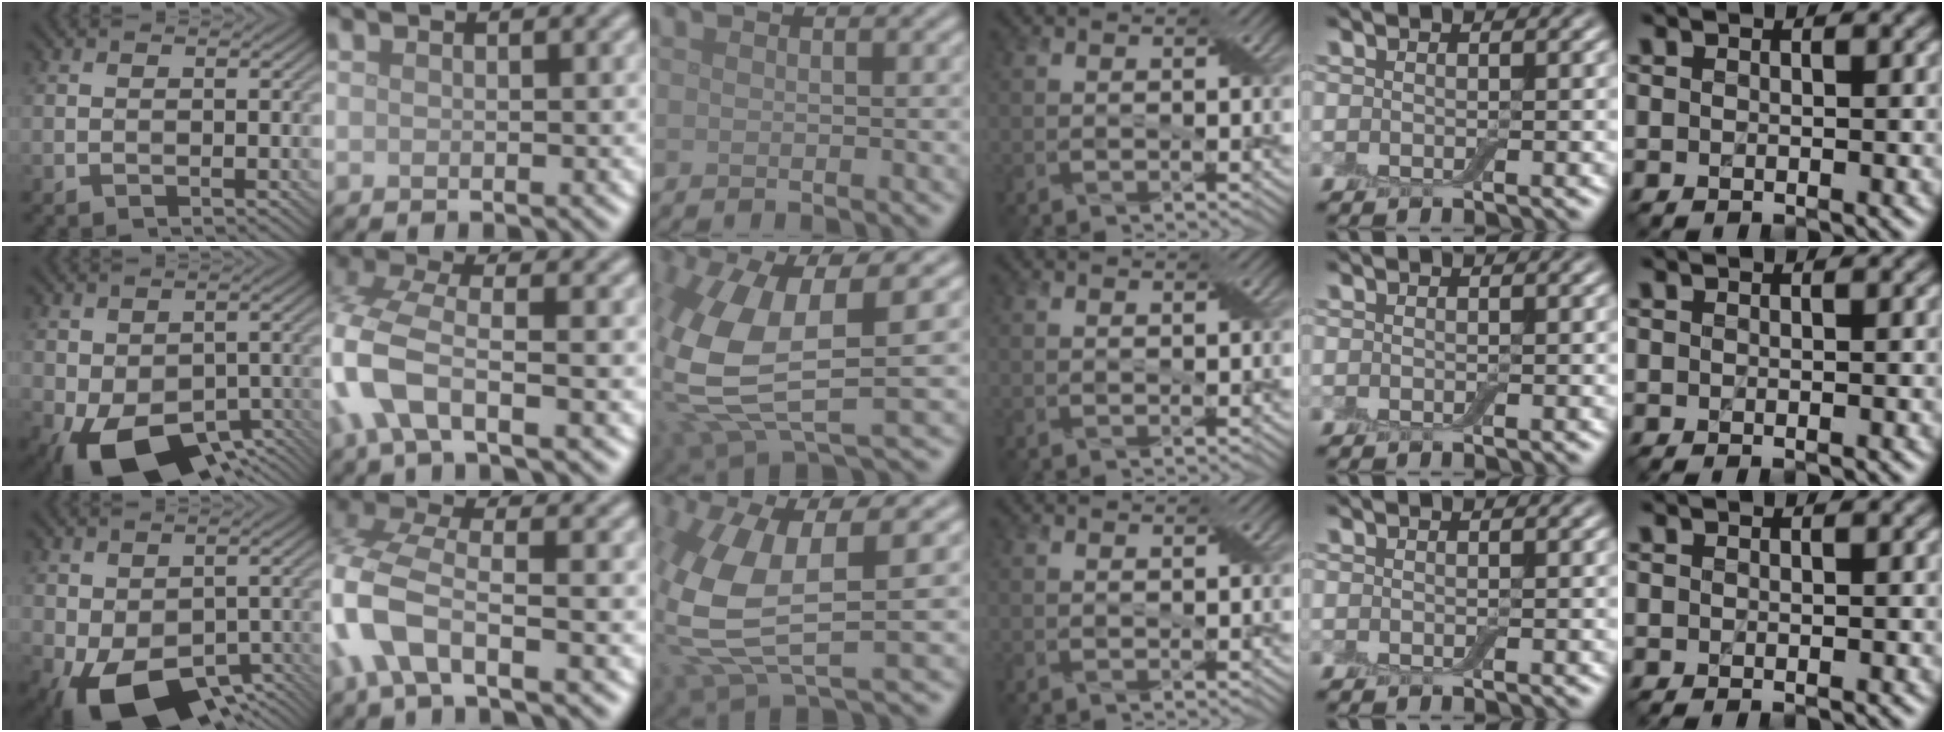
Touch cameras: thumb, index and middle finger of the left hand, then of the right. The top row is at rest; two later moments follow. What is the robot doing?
{"motion": "extract", "object": "airpods case & airpods"}